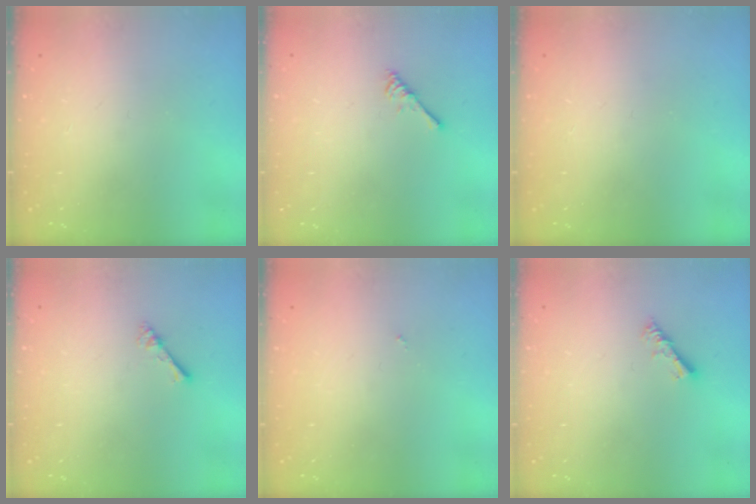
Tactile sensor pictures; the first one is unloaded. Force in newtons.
{"total": 2.9, "press": 2.9, "slide": 0.5}
{"total": 0.0}
{"total": 1.0, "press": 1.0, "slide": 0.3}
{"total": 0.0}
{"total": 4.2, "press": 4.2, "slide": 0.5}